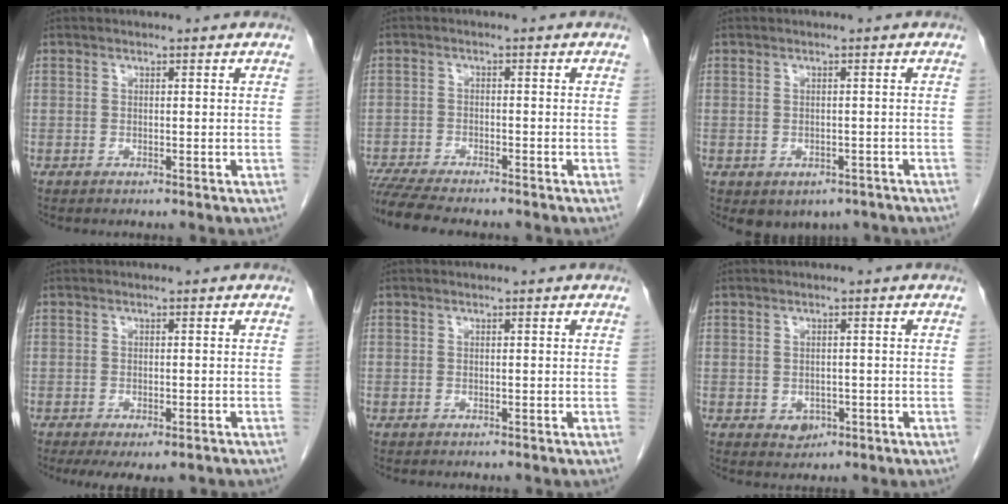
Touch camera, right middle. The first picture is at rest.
{"total": 10.0, "force": [-8.9, 1.4, 4.5], "torque": [-0.070, -0.013, -0.139]}
{"total": 4.9, "force": [-3.3, 3.3, 1.5], "torque": [-0.008, 0.008, -0.037]}
{"total": 6.1, "force": [-4.4, 2.3, 3.5], "torque": [-0.043, -0.007, -0.062]}
{"total": 0.0}
{"total": 2.1, "force": [-0.8, 1.7, 1.0], "torque": [-0.012, 0.003, -0.003]}